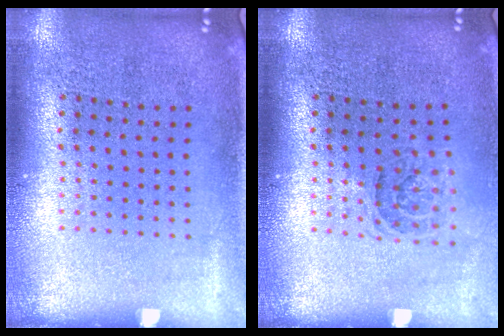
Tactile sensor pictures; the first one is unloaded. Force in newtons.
{"total": 1.1, "press": 1.1, "slide": 0.4}